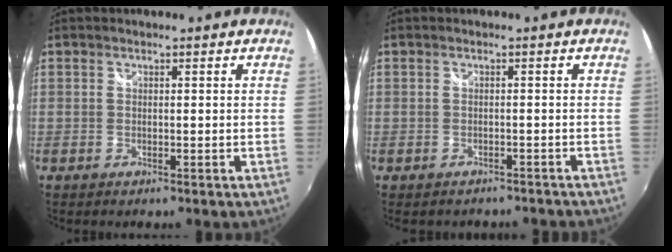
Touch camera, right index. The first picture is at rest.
{"total": 4.7, "force": [-4.1, 1.8, 1.4], "torque": [-0.028, -0.015, -0.048]}